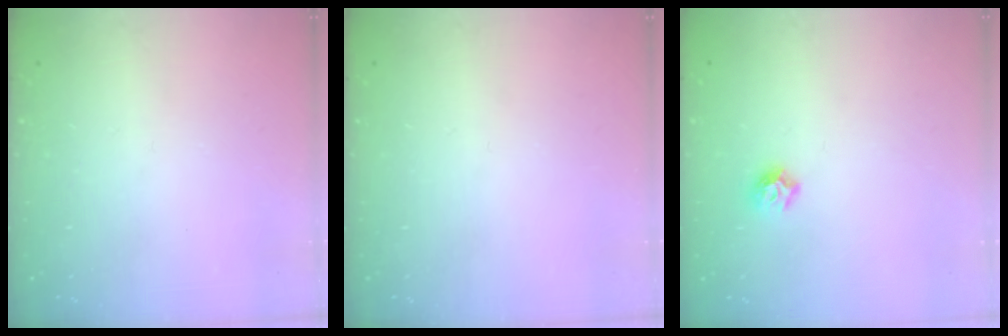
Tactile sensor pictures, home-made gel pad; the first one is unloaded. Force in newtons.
{"total": 0.0}
{"total": 6.0, "press": 5.9, "slide": 0.8}